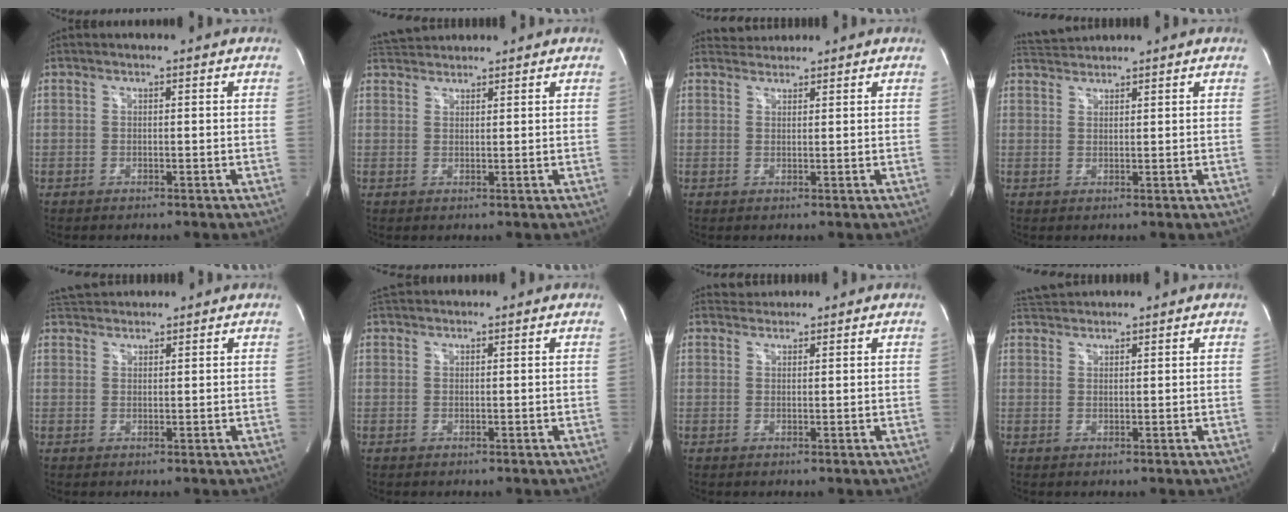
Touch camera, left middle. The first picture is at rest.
{"total": 3.7, "force": [3.6, 0.6, 0.2], "torque": [-0.014, 0.028, 0.070]}
{"total": 2.1, "force": [2.0, 0.3, -0.5], "torque": [0.001, 0.017, 0.039]}
{"total": 2.9, "force": [2.8, -0.2, -0.3], "torque": [-0.005, 0.015, 0.060]}
{"total": 3.9, "force": [3.8, 0.8, 0.4], "torque": [-0.014, 0.031, 0.072]}
{"total": 2.2, "force": [2.1, 0.5, 0.4], "torque": [-0.011, 0.026, 0.039]}
{"total": 1.7, "force": [1.6, 0.3, -0.5], "torque": [0.001, 0.014, 0.031]}
{"total": 3.1, "force": [3.1, 0.2, 0.0], "torque": [-0.011, 0.023, 0.062]}